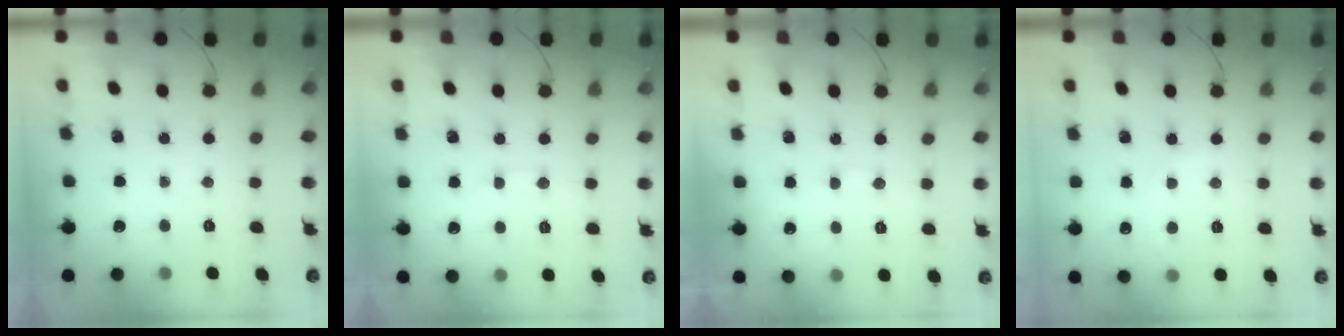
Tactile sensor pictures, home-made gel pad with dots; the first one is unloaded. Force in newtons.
{"total": 6.3, "press": 6.2, "slide": 1.0}
{"total": 7.8, "press": 7.7, "slide": 1.5}
{"total": 3.8, "press": 3.6, "slide": 1.2}